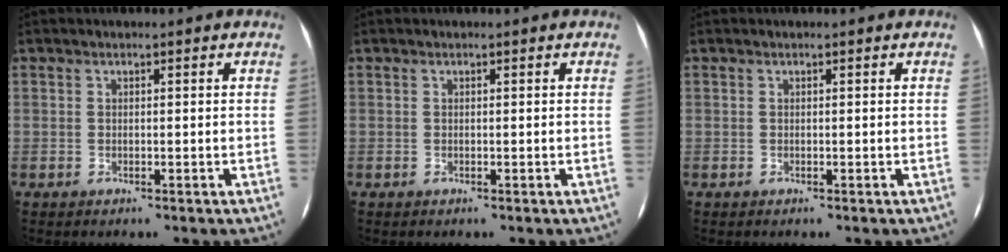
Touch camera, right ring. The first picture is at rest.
{"total": 0.0}
{"total": 0.0}